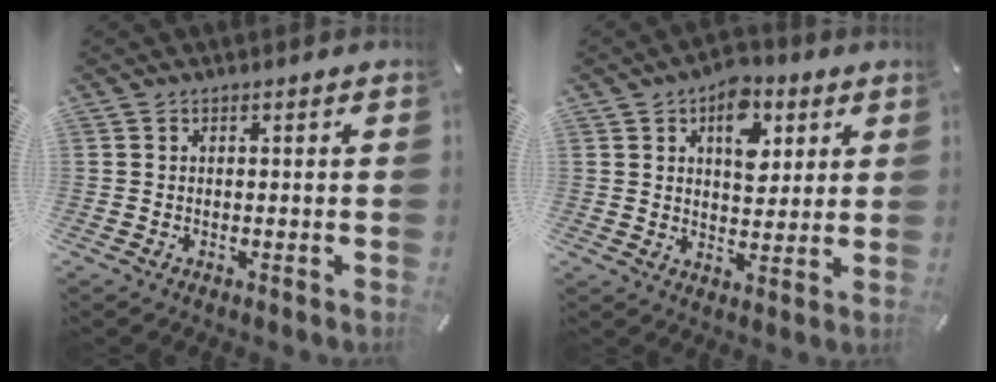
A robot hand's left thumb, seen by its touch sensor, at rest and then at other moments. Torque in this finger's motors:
{"motor_torque": [1.74, 1.65, 0.97, -0.97, 0.26]}